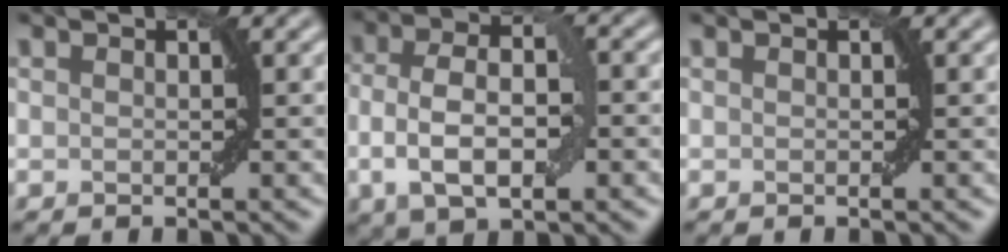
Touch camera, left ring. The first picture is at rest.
{"total": 6.8, "force": [-1.1, 3.3, 5.9], "torque": [-0.114, 0.004, -0.023]}
{"total": 0.0}